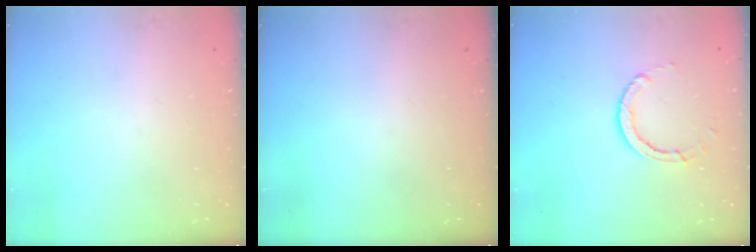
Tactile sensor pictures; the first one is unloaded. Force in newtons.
{"total": 0.0}
{"total": 5.6, "press": 5.6, "slide": 0.2}